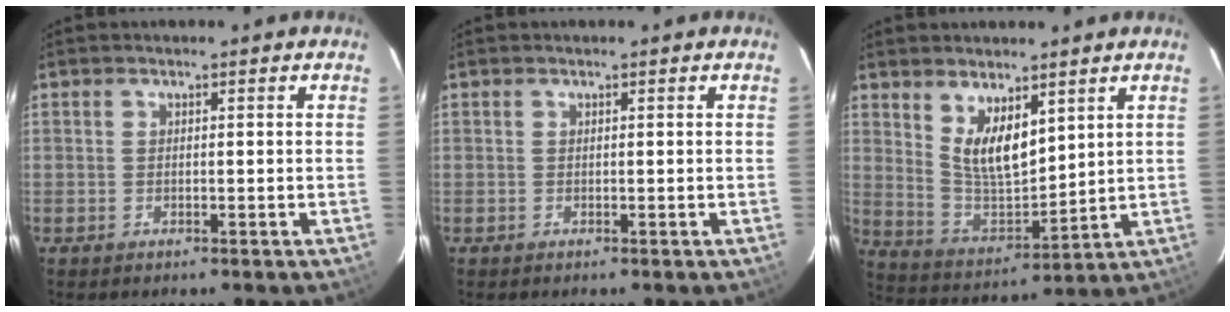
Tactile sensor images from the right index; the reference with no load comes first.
{"total": 0.0}
{"total": 9.9, "force": [5.0, 4.3, 7.4], "torque": [-0.130, -0.011, 0.110]}